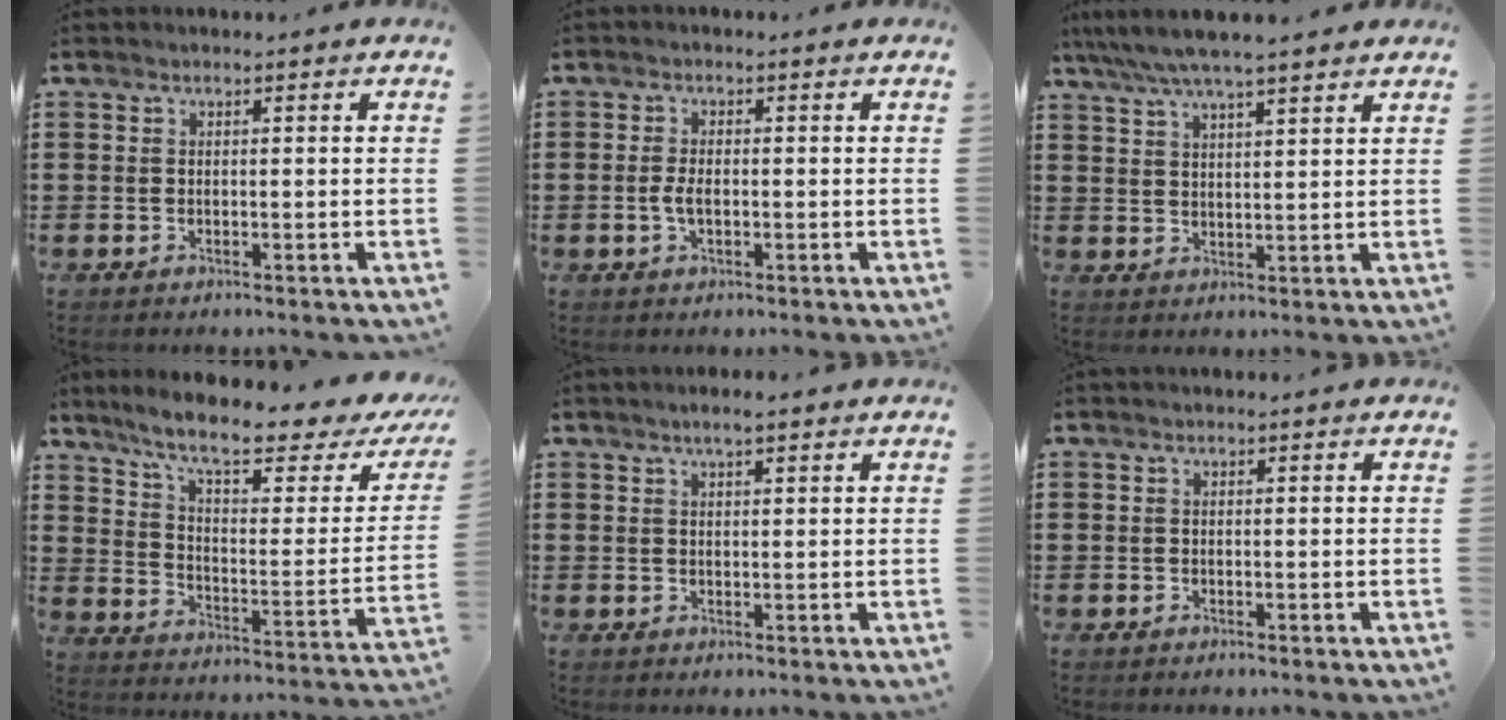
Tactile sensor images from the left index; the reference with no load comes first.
{"total": 2.6, "force": [-0.5, 1.1, 2.3], "torque": [-0.059, -0.004, -0.013]}
{"total": 5.2, "force": [4.4, 0.1, 2.6], "torque": [-0.064, -0.014, 0.077]}
{"total": 10.3, "force": [8.2, 1.0, 6.2], "torque": [-0.127, -0.056, 0.133]}
{"total": 2.3, "force": [1.6, 0.4, 1.5], "torque": [-0.031, 0.004, 0.028]}
{"total": 0.0}